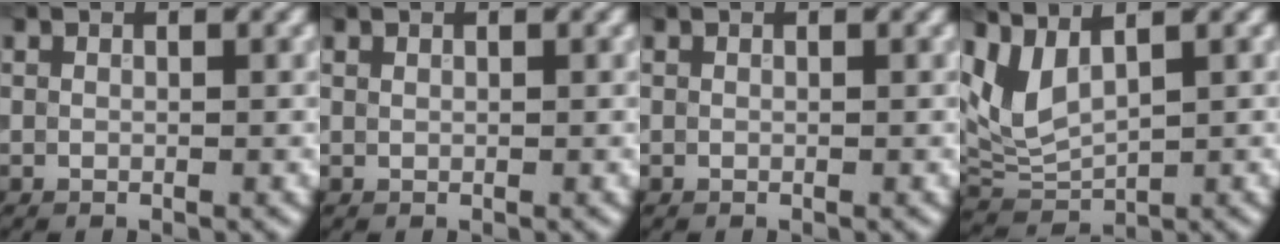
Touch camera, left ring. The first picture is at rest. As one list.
[{"total": 0.0}, {"total": 0.0}, {"total": 4.2, "force": [2.0, 2.0, 3.1], "torque": [-0.083, -0.003, 0.048]}]